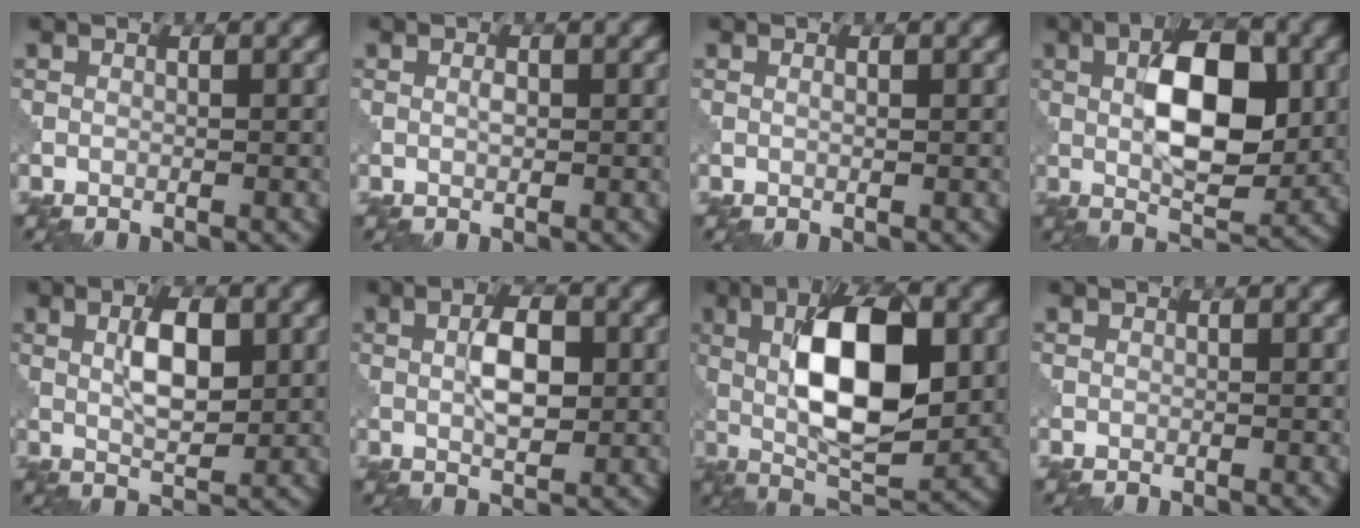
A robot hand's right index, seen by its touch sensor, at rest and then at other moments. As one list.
[{"total": 0.8, "force": [0.2, 0.3, 0.7], "torque": [-0.013, -0.001, 0.007]}, {"total": 0.6, "force": [0.3, 0.1, 0.5], "torque": [-0.008, -0.001, 0.008]}, {"total": 9.1, "force": [1.4, 4.2, 8.0], "torque": [-0.121, 0.006, 0.023]}, {"total": 4.6, "force": [1.2, 1.9, 4.0], "torque": [-0.075, 0.002, 0.024]}, {"total": 4.2, "force": [0.7, 1.9, 3.6], "torque": [-0.066, 0.002, 0.013]}, {"total": 11.3, "force": [1.3, 4.7, 10.2], "torque": [-0.161, 0.008, 0.024]}, {"total": 0.0}]